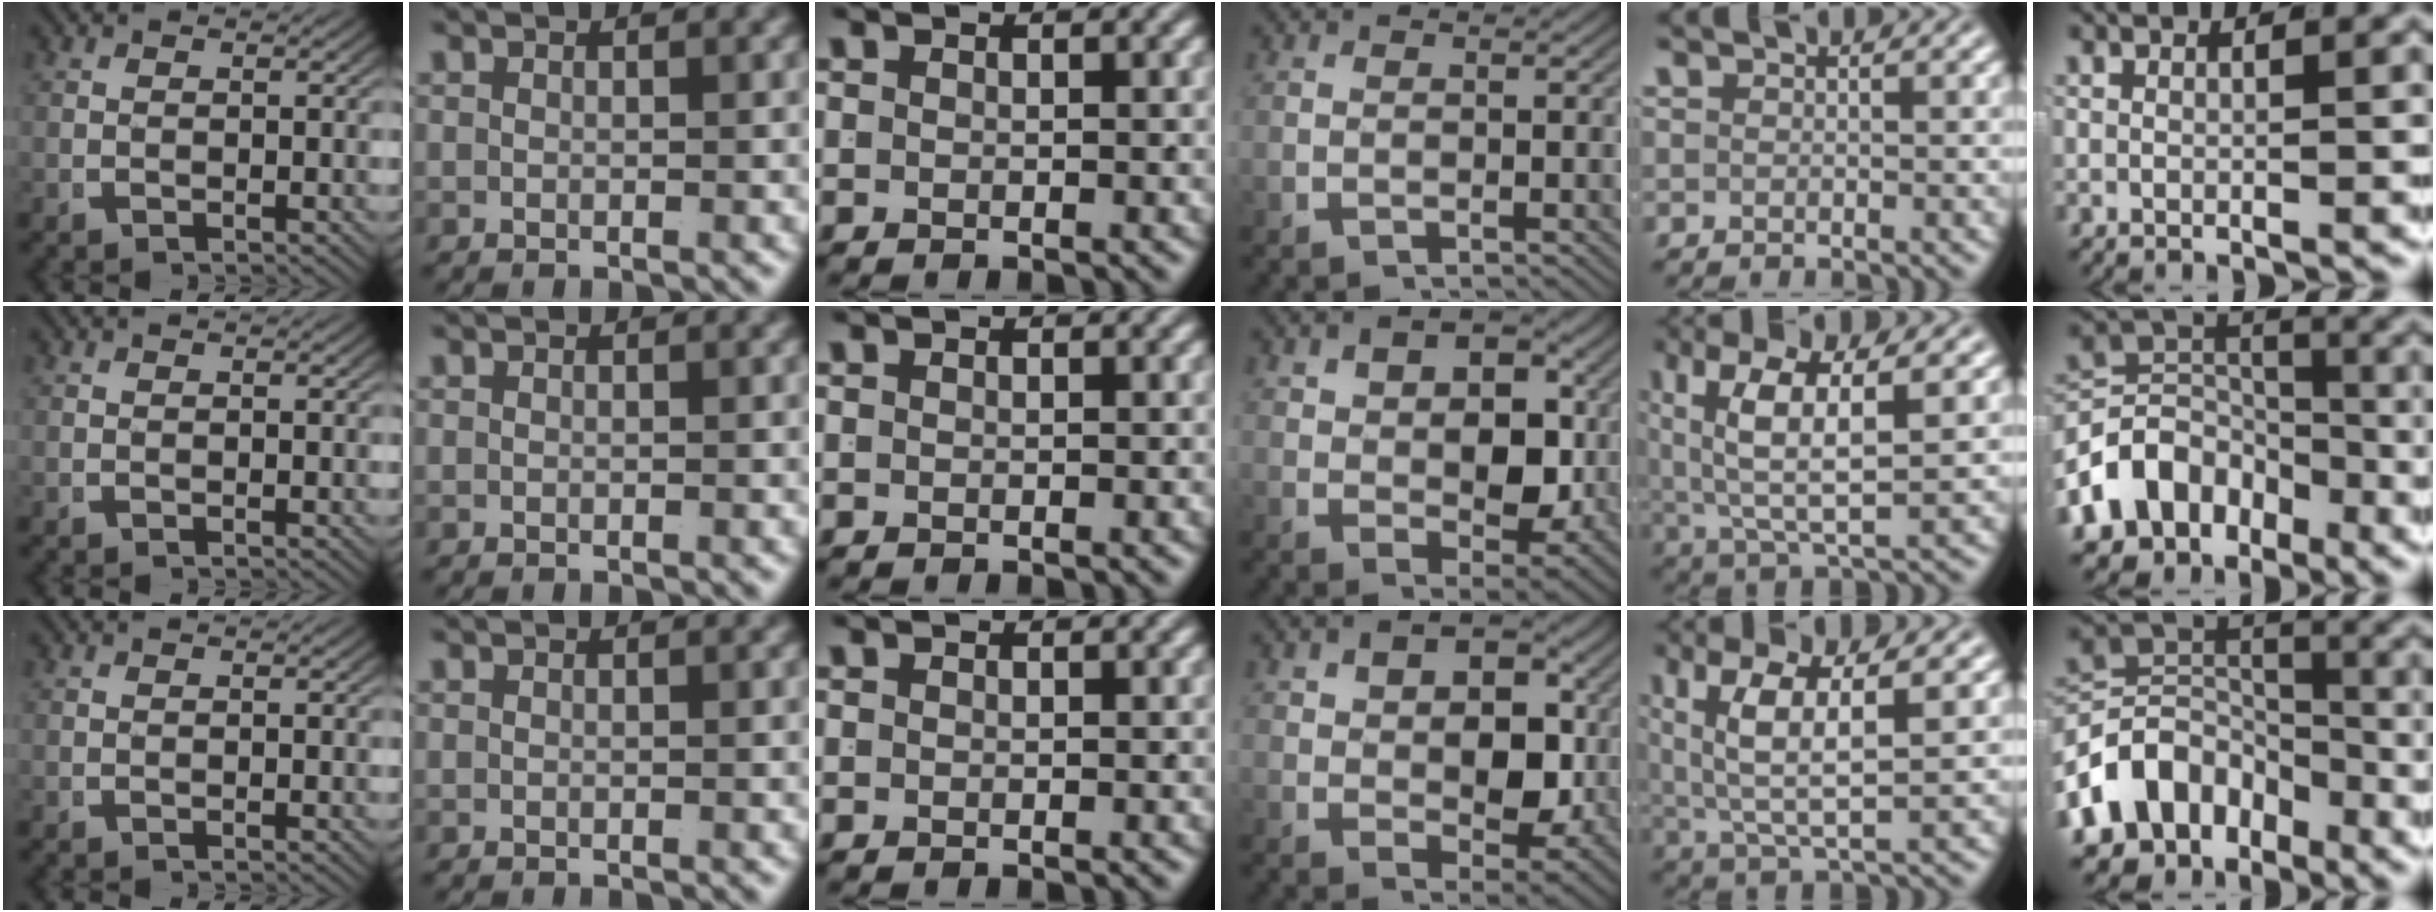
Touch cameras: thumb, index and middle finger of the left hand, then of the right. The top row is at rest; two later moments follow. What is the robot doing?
{"motion": "lift_and_place", "object": "shorts"}